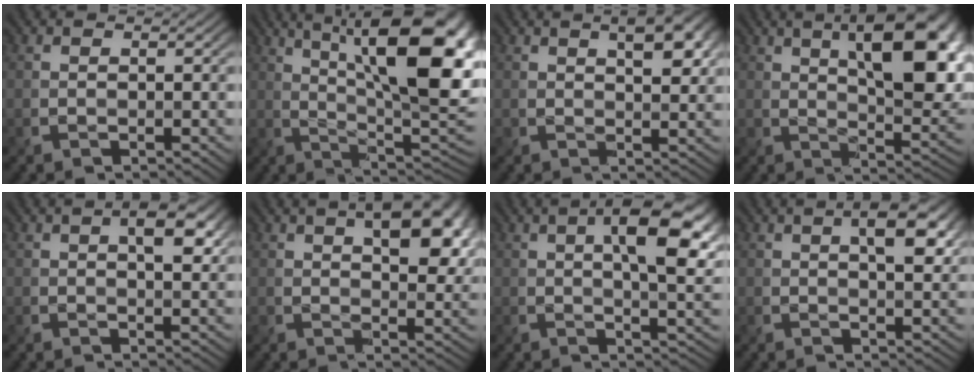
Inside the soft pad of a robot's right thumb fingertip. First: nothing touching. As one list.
[{"total": 17.2, "force": [6.4, 5.6, 15.0], "torque": [-0.199, 0.024, 0.094]}, {"total": 4.9, "force": [2.1, 1.7, 4.0], "torque": [-0.063, 0.006, 0.035]}, {"total": 14.0, "force": [5.2, 5.2, 11.9], "torque": [-0.172, 0.007, 0.075]}, {"total": 4.6, "force": [1.5, 1.9, 3.9], "torque": [-0.062, 0.002, 0.022]}, {"total": 9.7, "force": [3.6, 4.6, 7.7], "torque": [-0.114, 0.005, 0.054]}, {"total": 10.1, "force": [2.6, 3.4, 9.1], "torque": [-0.136, 0.003, 0.037]}, {"total": 5.5, "force": [1.9, 2.1, 4.7], "torque": [-0.074, 0.004, 0.029]}]